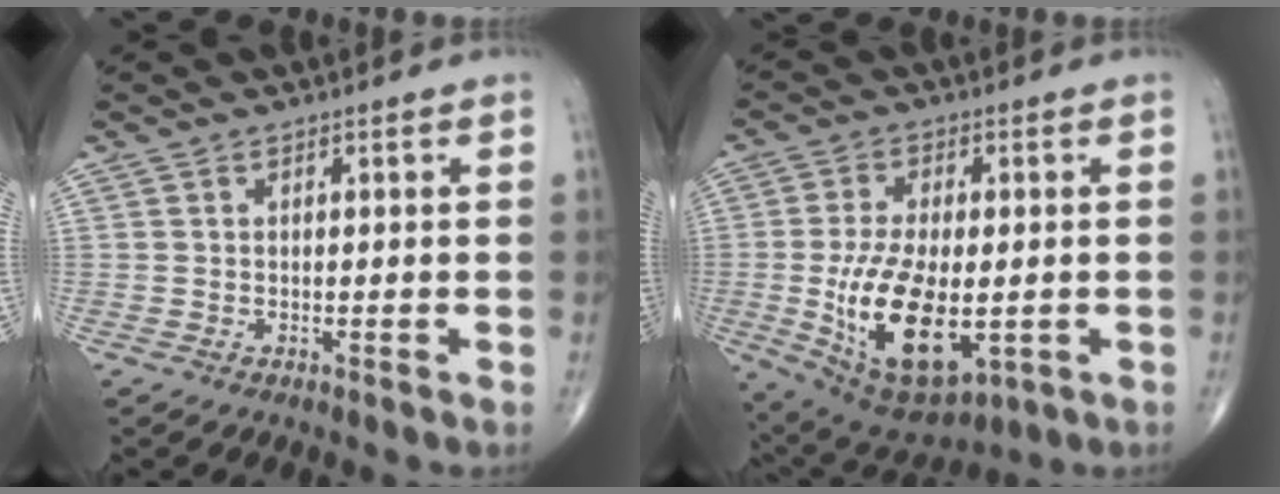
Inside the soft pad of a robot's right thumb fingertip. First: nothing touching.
{"total": 17.8, "force": [-3.1, 8.9, 15.1], "torque": [-0.270, -0.011, -0.032]}